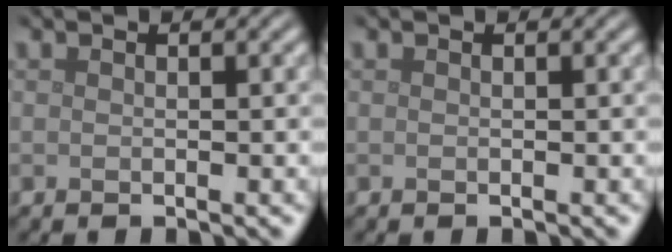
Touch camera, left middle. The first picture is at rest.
{"total": 0.0}